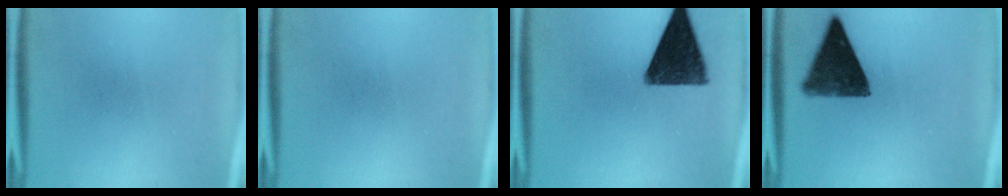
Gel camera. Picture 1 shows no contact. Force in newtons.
{"total": 0.0}
{"total": 13.9}
{"total": 11.5}